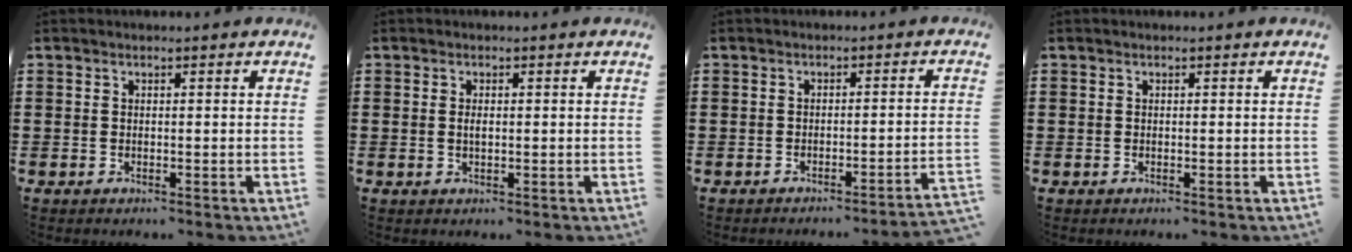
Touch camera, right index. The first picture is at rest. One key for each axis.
{"total": 1.3, "fx": 0.1, "fy": 0.5, "fz": 1.2, "tx": -0.024, "ty": 0.003, "tz": 0.000}
{"total": 2.0, "fx": -1.7, "fy": -0.4, "fz": 0.9, "tx": -0.016, "ty": -0.002, "tz": -0.036}
{"total": 0.0}